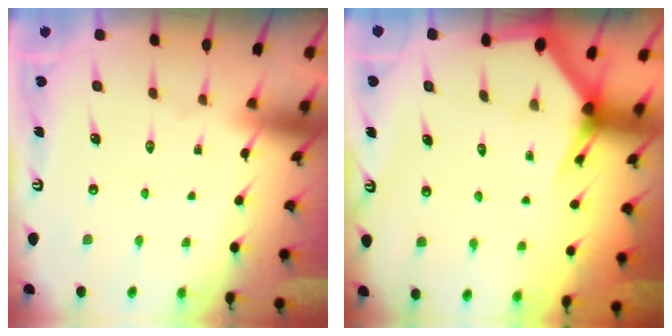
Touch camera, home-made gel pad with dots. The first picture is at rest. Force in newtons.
{"total": 2.9, "press": 2.9, "slide": 0.1}